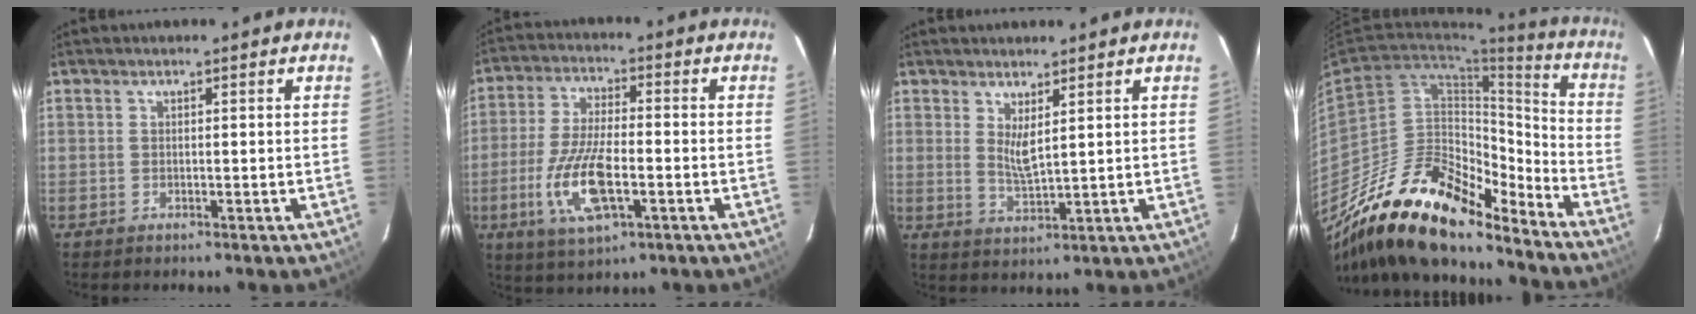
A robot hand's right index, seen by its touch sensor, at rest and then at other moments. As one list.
[{"total": 12.8, "force": [-4.0, 4.6, 11.3], "torque": [-0.238, -0.010, -0.074]}, {"total": 3.9, "force": [1.8, 0.8, 3.4], "torque": [-0.062, -0.014, 0.033]}, {"total": 23.9, "force": [-19.0, 8.0, 12.2], "torque": [-0.209, -0.004, -0.329]}]